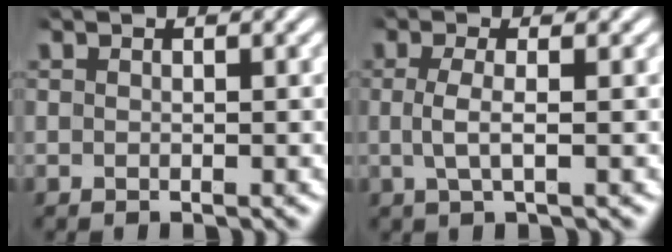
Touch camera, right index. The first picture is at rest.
{"total": 2.2, "force": [-0.1, 0.3, 2.2], "torque": [-0.053, -0.008, 0.004]}